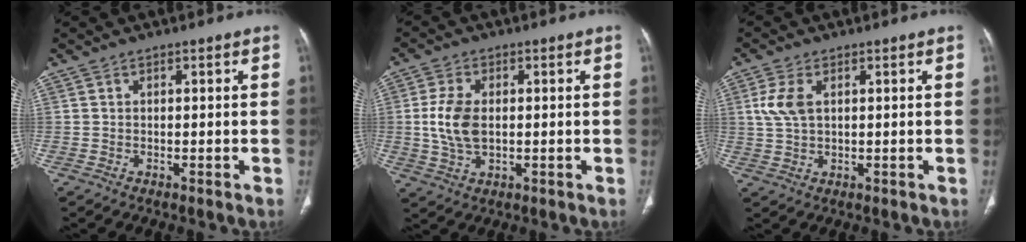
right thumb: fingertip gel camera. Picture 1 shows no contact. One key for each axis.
{"total": 7.6, "fx": 0.3, "fy": 4.4, "fz": 6.1, "tx": -0.135, "ty": -0.001, "tz": 0.008}
{"total": 5.0, "fx": 1.3, "fy": 2.7, "fz": 4.0, "tx": -0.098, "ty": 0.003, "tz": 0.027}